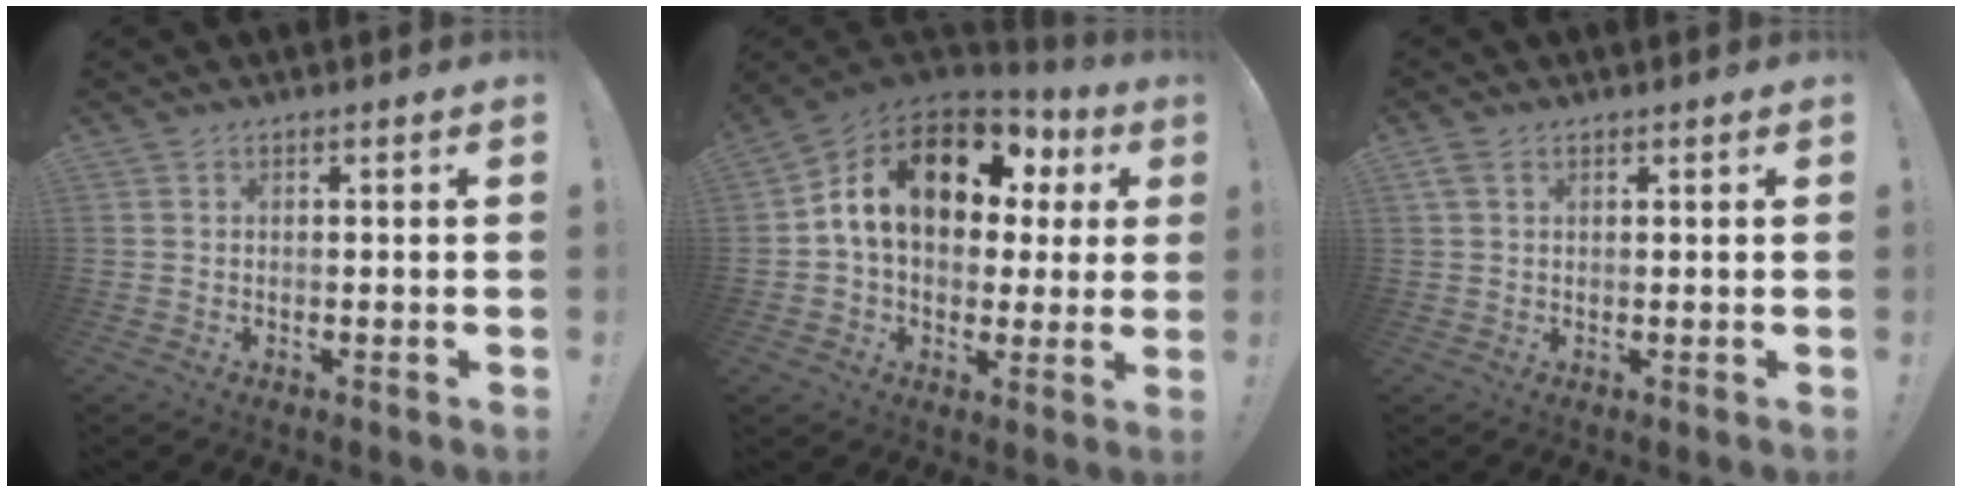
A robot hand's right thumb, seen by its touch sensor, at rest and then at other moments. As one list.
[{"total": 18.2, "force": [6.6, 11.2, 12.6], "torque": [-0.198, -0.018, 0.118]}, {"total": 2.8, "force": [1.4, 1.7, 1.7], "torque": [-0.027, 0.003, 0.026]}]